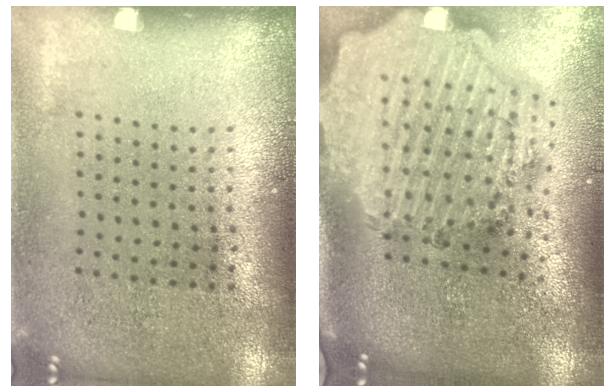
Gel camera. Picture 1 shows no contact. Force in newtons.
{"total": 4.0, "press": 3.3, "slide": 2.2}